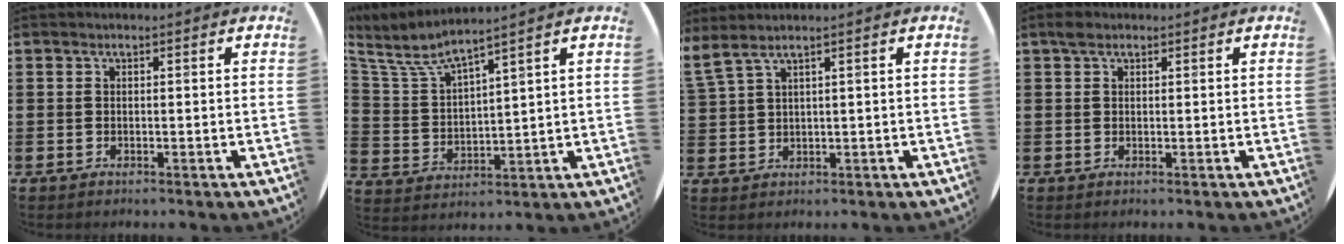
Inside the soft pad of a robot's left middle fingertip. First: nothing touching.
{"total": 5.4, "force": [4.6, 0.7, 2.8], "torque": [-0.076, -0.021, 0.075]}
{"total": 2.2, "force": [1.6, -0.1, 1.5], "torque": [-0.033, 0.000, 0.029]}
{"total": 1.2, "force": [0.9, 0.7, 0.4], "torque": [-0.001, 0.001, 0.014]}